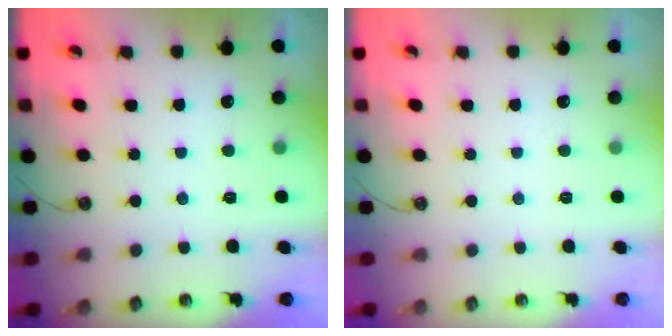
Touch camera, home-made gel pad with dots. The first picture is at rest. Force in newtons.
{"total": 0.0}